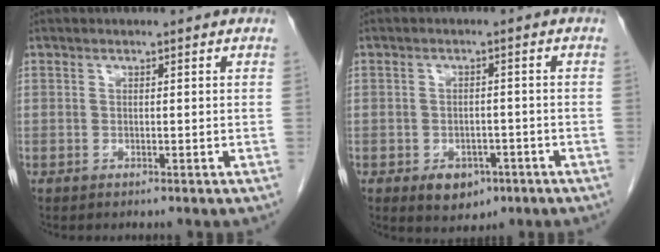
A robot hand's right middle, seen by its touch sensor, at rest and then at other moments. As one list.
[{"total": 4.7, "force": [-2.4, 3.1, 2.5], "torque": [-0.034, 0.001, -0.024]}]